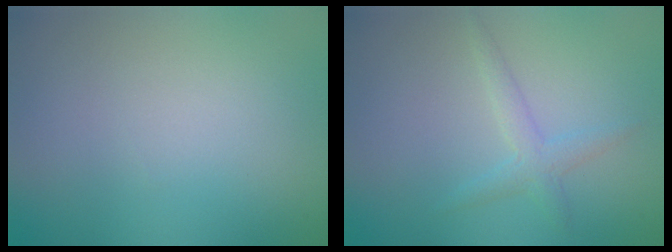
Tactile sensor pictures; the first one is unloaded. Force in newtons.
{"total": 1.7, "press": 1.7, "slide": 0.1}